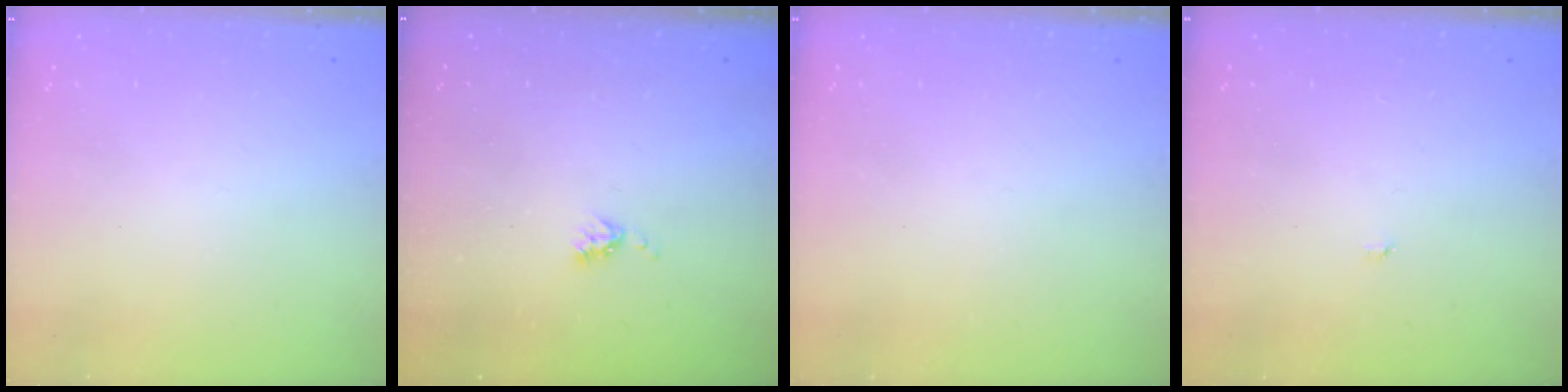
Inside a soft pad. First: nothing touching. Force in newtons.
{"total": 4.0, "press": 3.9, "slide": 0.6}
{"total": 0.0}
{"total": 2.9, "press": 2.9, "slide": 0.3}